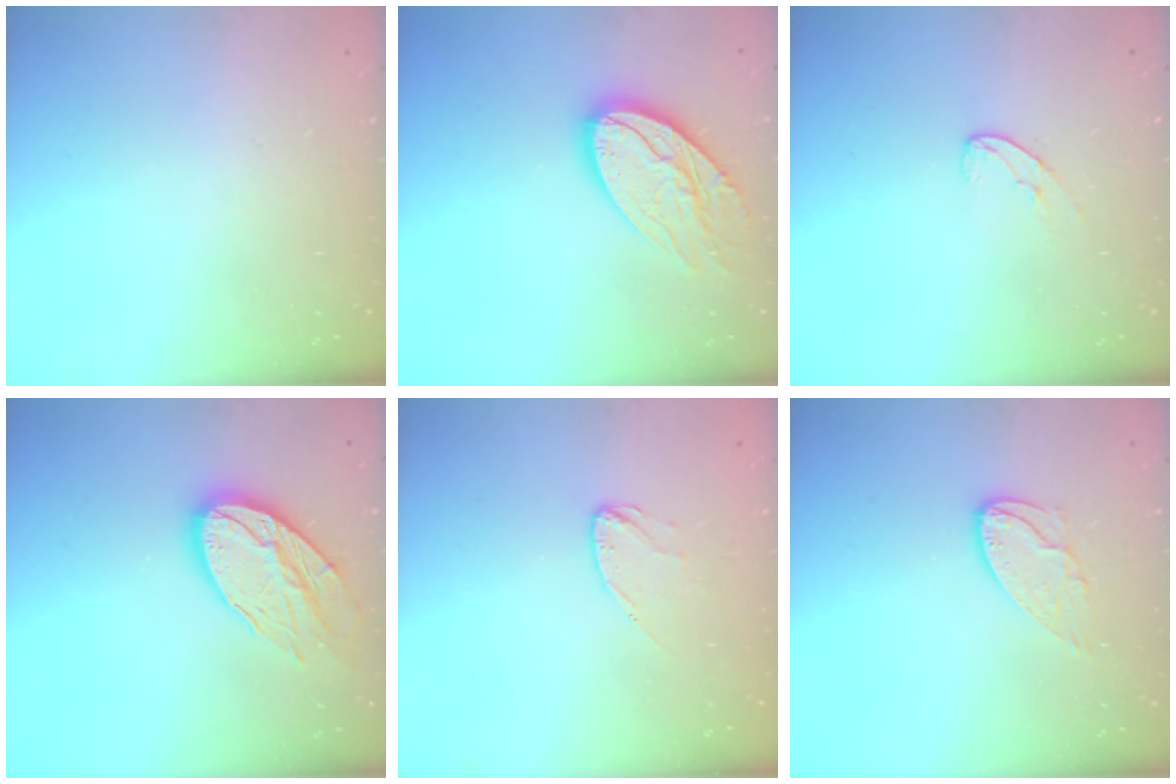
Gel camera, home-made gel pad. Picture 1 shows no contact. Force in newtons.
{"total": 18.1, "press": 18.0, "slide": 1.7}
{"total": 5.3, "press": 5.3, "slide": 0.5}
{"total": 17.7, "press": 17.6, "slide": 1.7}
{"total": 6.4, "press": 6.4, "slide": 0.5}
{"total": 8.5, "press": 8.5, "slide": 0.5}